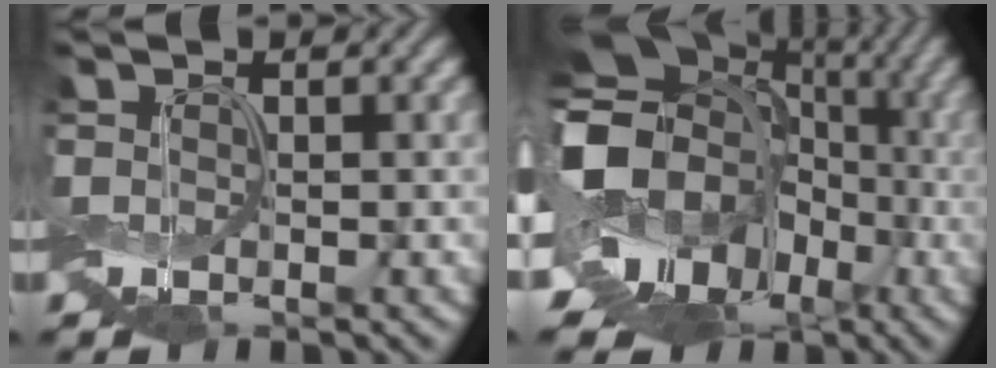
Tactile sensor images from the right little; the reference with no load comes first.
{"total": 16.2, "force": [-3.3, 13.2, 8.8], "torque": [-0.164, -0.010, -0.067]}